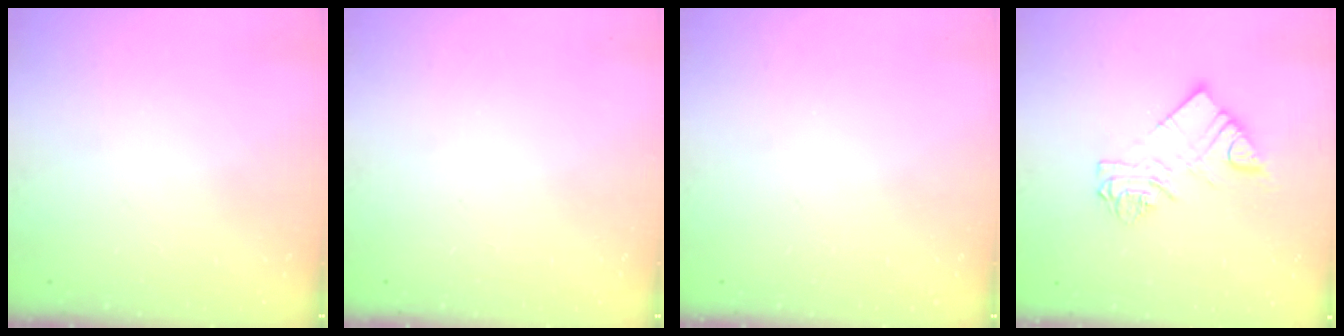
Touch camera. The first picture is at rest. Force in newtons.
{"total": 0.0}
{"total": 0.0}
{"total": 8.9, "press": 8.9, "slide": 0.7}